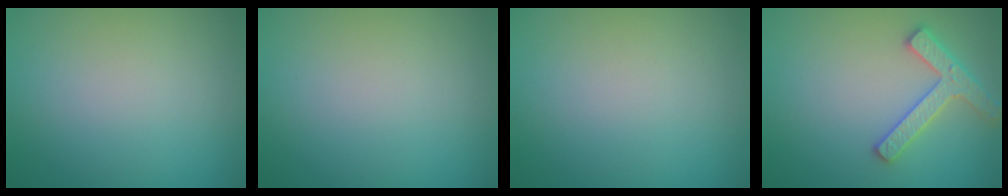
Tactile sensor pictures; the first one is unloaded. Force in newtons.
{"total": 0.0}
{"total": 0.0}
{"total": 2.8, "press": 2.8, "slide": 0.3}